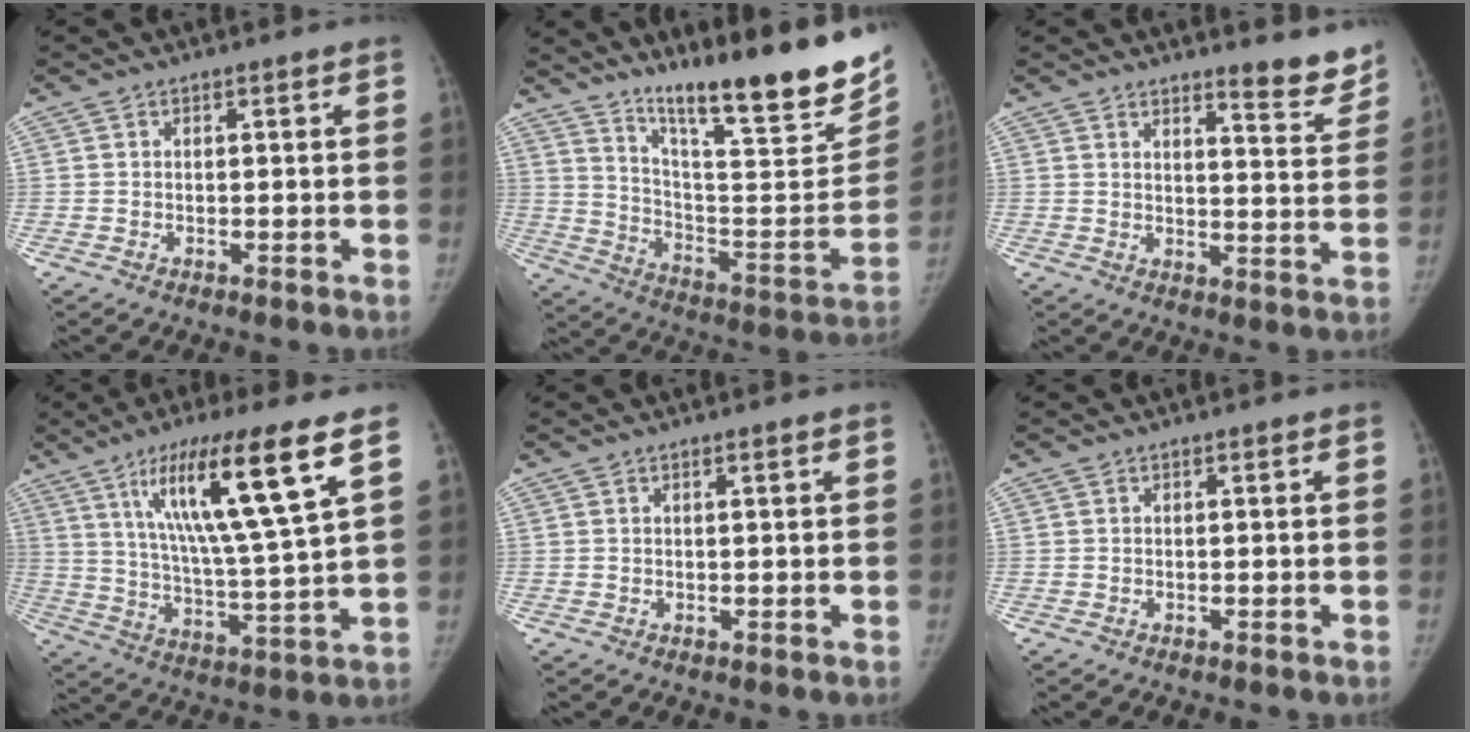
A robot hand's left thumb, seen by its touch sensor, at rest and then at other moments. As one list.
[{"total": 26.1, "force": [19.5, 3.9, 17.0], "torque": [-0.237, -0.115, 0.303]}, {"total": 7.8, "force": [6.7, 1.5, 3.6], "torque": [-0.022, -0.059, 0.082]}, {"total": 18.3, "force": [9.0, 1.3, 15.9], "torque": [-0.271, -0.043, 0.156]}, {"total": 0.8, "force": [0.5, -0.1, 0.6], "torque": [-0.013, -0.002, 0.011]}, {"total": 0.0}]